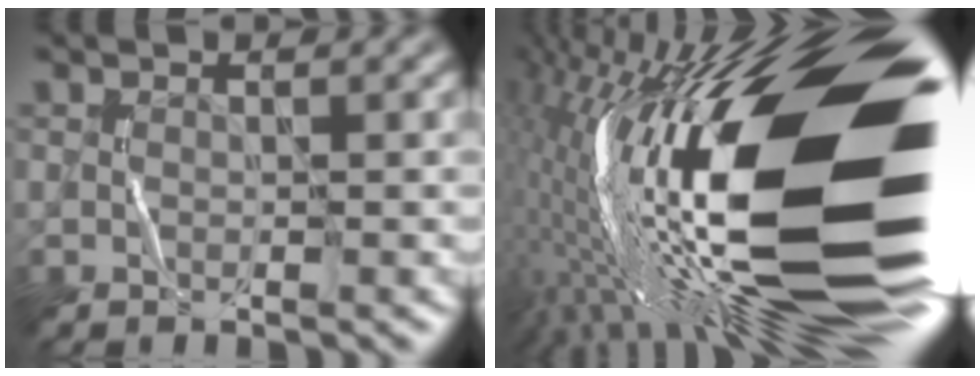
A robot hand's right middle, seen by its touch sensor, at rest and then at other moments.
{"total": 22.6, "force": [-0.3, 7.2, 21.4], "torque": [-0.369, 0.010, -0.027]}